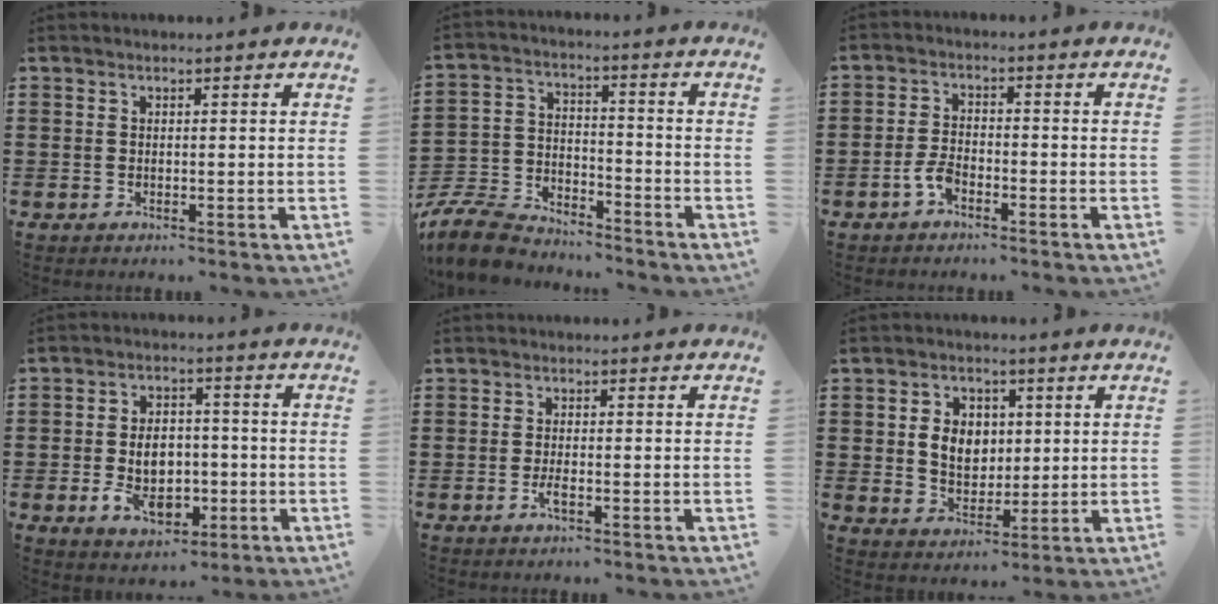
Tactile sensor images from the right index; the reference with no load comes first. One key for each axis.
{"total": 8.6, "fx": -8.2, "fy": 1.8, "fz": 2.1, "tx": -0.061, "ty": 0.014, "tz": -0.165}
{"total": 3.3, "fx": -1.9, "fy": 1.3, "fz": 2.3, "tx": -0.058, "ty": -0.004, "tz": -0.039}
{"total": 7.7, "fx": -1.8, "fy": 5.2, "fz": 5.4, "tx": -0.086, "ty": -0.002, "tz": -0.037}
{"total": 1.8, "fx": -0.8, "fy": 0.4, "fz": 1.6, "tx": -0.027, "ty": -0.001, "tz": -0.015}
{"total": 6.1, "fx": 0.9, "fy": 4.9, "fz": 3.5, "tx": -0.077, "ty": 0.012, "tz": 0.013}